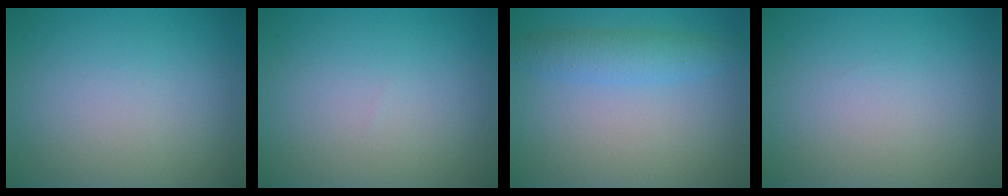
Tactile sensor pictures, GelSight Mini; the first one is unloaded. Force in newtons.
{"total": 0.0}
{"total": 2.8, "press": 2.8, "slide": 0.0}
{"total": 0.0}